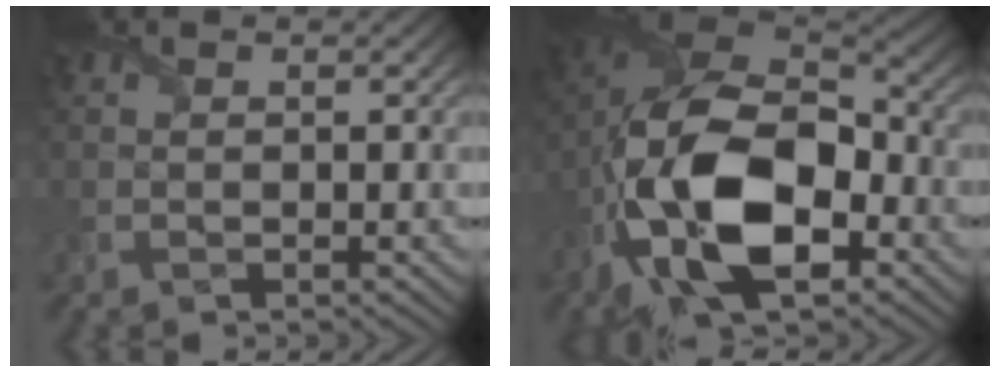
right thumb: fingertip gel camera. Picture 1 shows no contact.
{"total": 17.8, "force": [-6.0, 9.8, 13.6], "torque": [-0.272, -0.021, -0.113]}